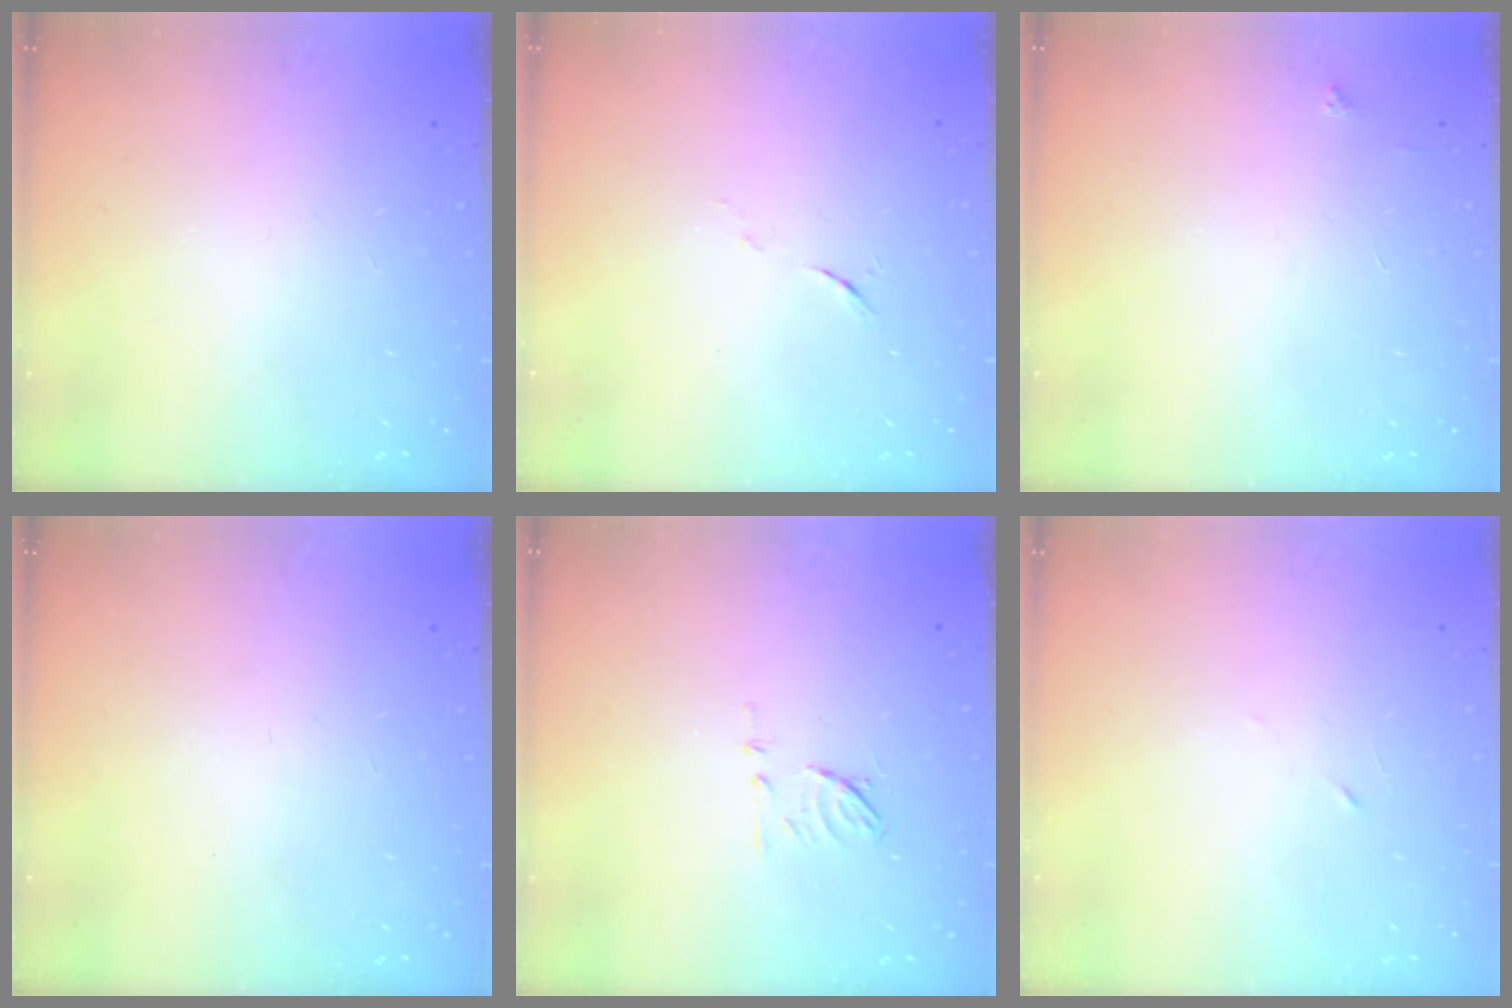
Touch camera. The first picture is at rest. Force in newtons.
{"total": 5.2, "press": 5.1, "slide": 1.2}
{"total": 2.1, "press": 2.1, "slide": 0.3}
{"total": 0.0}
{"total": 6.7, "press": 6.6, "slide": 0.9}
{"total": 2.7, "press": 2.5, "slide": 1.0}